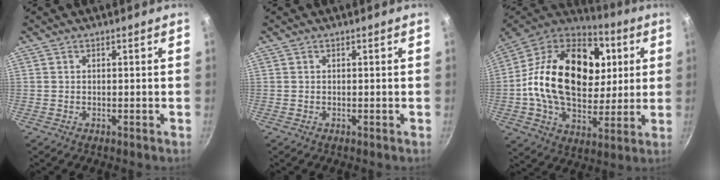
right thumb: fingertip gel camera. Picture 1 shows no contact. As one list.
[{"total": 0.0}, {"total": 29.2, "force": [4.6, 19.8, 21.0], "torque": [-0.341, 0.013, 0.069]}]